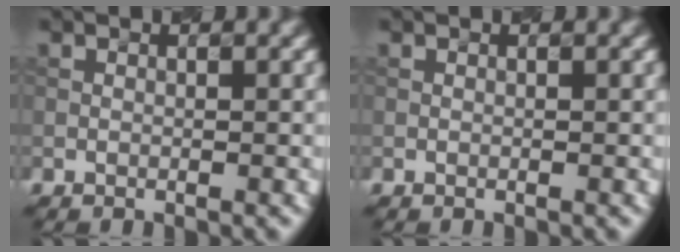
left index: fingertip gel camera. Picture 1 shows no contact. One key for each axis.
{"total": 0.0}